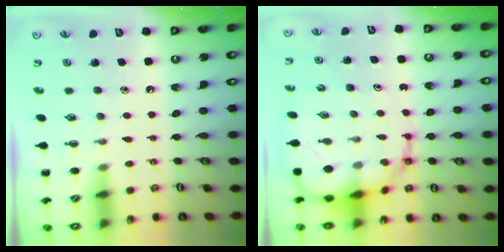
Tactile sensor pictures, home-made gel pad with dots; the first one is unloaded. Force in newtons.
{"total": 12.2, "press": 11.8, "slide": 3.3}